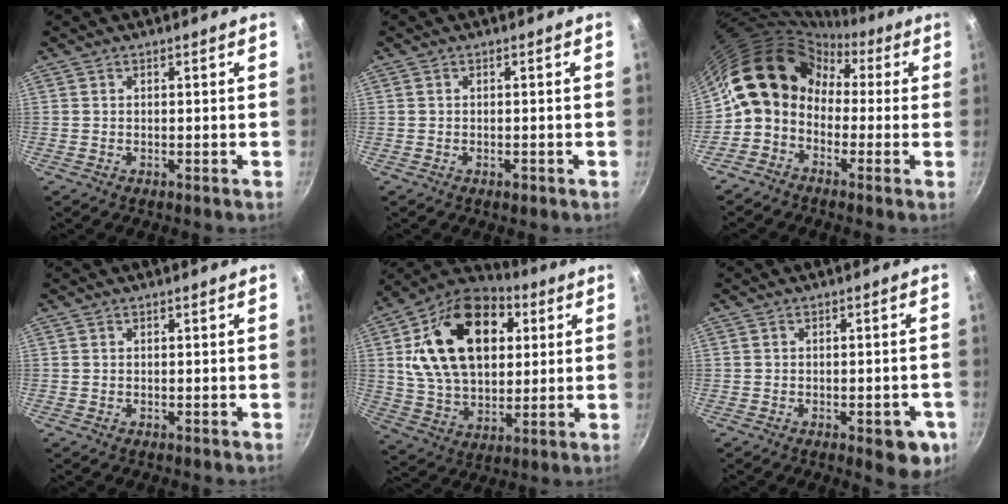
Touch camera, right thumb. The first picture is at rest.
{"total": 1.1, "force": [-0.5, 0.7, 0.7], "torque": [-0.009, 0.003, -0.008]}
{"total": 14.5, "force": [0.0, 12.2, 7.9], "torque": [-0.102, 0.050, -0.025]}
{"total": 0.0}
{"total": 24.8, "force": [6.2, 16.4, 17.6], "torque": [-0.281, 0.004, 0.098]}
{"total": 7.2, "force": [-2.7, 3.1, 5.9], "torque": [-0.045, 0.011, -0.030]}